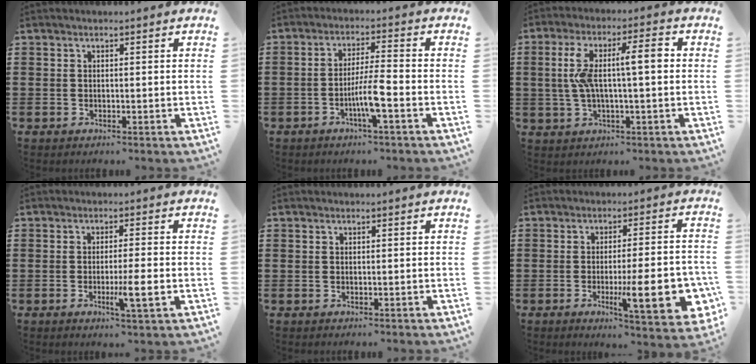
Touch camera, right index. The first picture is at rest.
{"total": 5.7, "force": [-2.3, 0.3, 5.3], "torque": [-0.103, -0.009, -0.046]}
{"total": 8.7, "force": [0.7, 1.8, 8.5], "torque": [-0.170, 0.004, 0.002]}
{"total": 5.1, "force": [-1.6, 0.0, 4.9], "torque": [-0.085, -0.016, -0.028]}
{"total": 0.0}
{"total": 13.3, "force": [-3.5, 2.9, 12.5], "torque": [-0.192, -0.011, -0.053]}